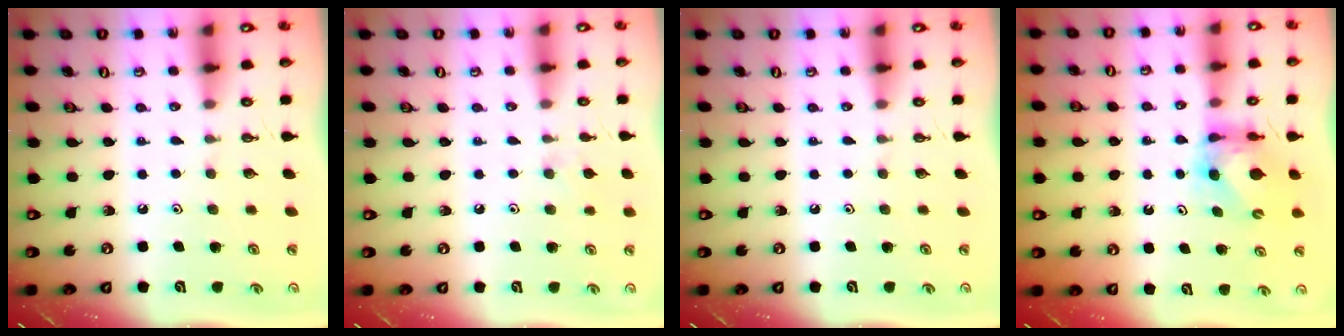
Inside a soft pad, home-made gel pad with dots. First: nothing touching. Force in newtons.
{"total": 3.7, "press": 3.6, "slide": 0.6}
{"total": 0.0}
{"total": 6.2, "press": 6.2, "slide": 0.6}